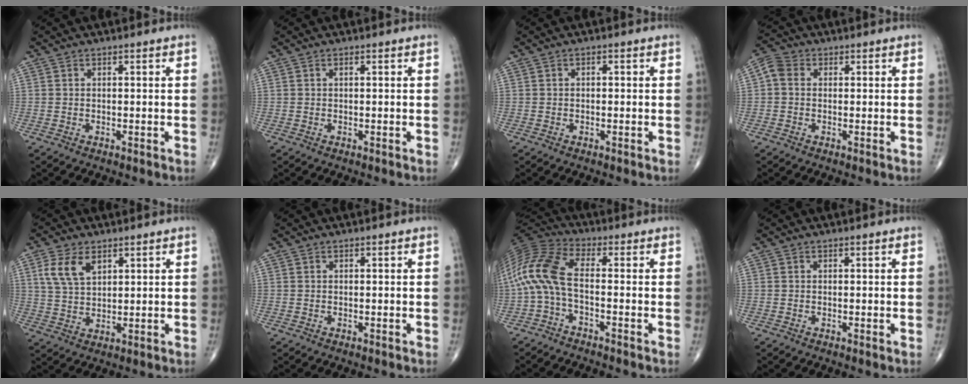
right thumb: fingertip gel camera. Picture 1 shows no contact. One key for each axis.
{"total": 0.0}
{"total": 0.6, "fx": -0.1, "fy": 0.4, "fz": 0.4, "tx": -0.006, "ty": 0.002, "tz": -0.001}
{"total": 3.5, "fx": 0.2, "fy": 2.8, "fz": 2.1, "tx": -0.040, "ty": 0.011, "tz": -0.007}
{"total": 6.9, "fx": 3.2, "fy": 4.0, "fz": 4.7, "tx": -0.085, "ty": -0.007, "tz": 0.069}
{"total": 0.0}
{"total": 11.4, "fx": -2.2, "fy": 4.4, "fz": 10.3, "tx": -0.231, "ty": 0.040, "tz": -0.053}
{"total": 0.0}